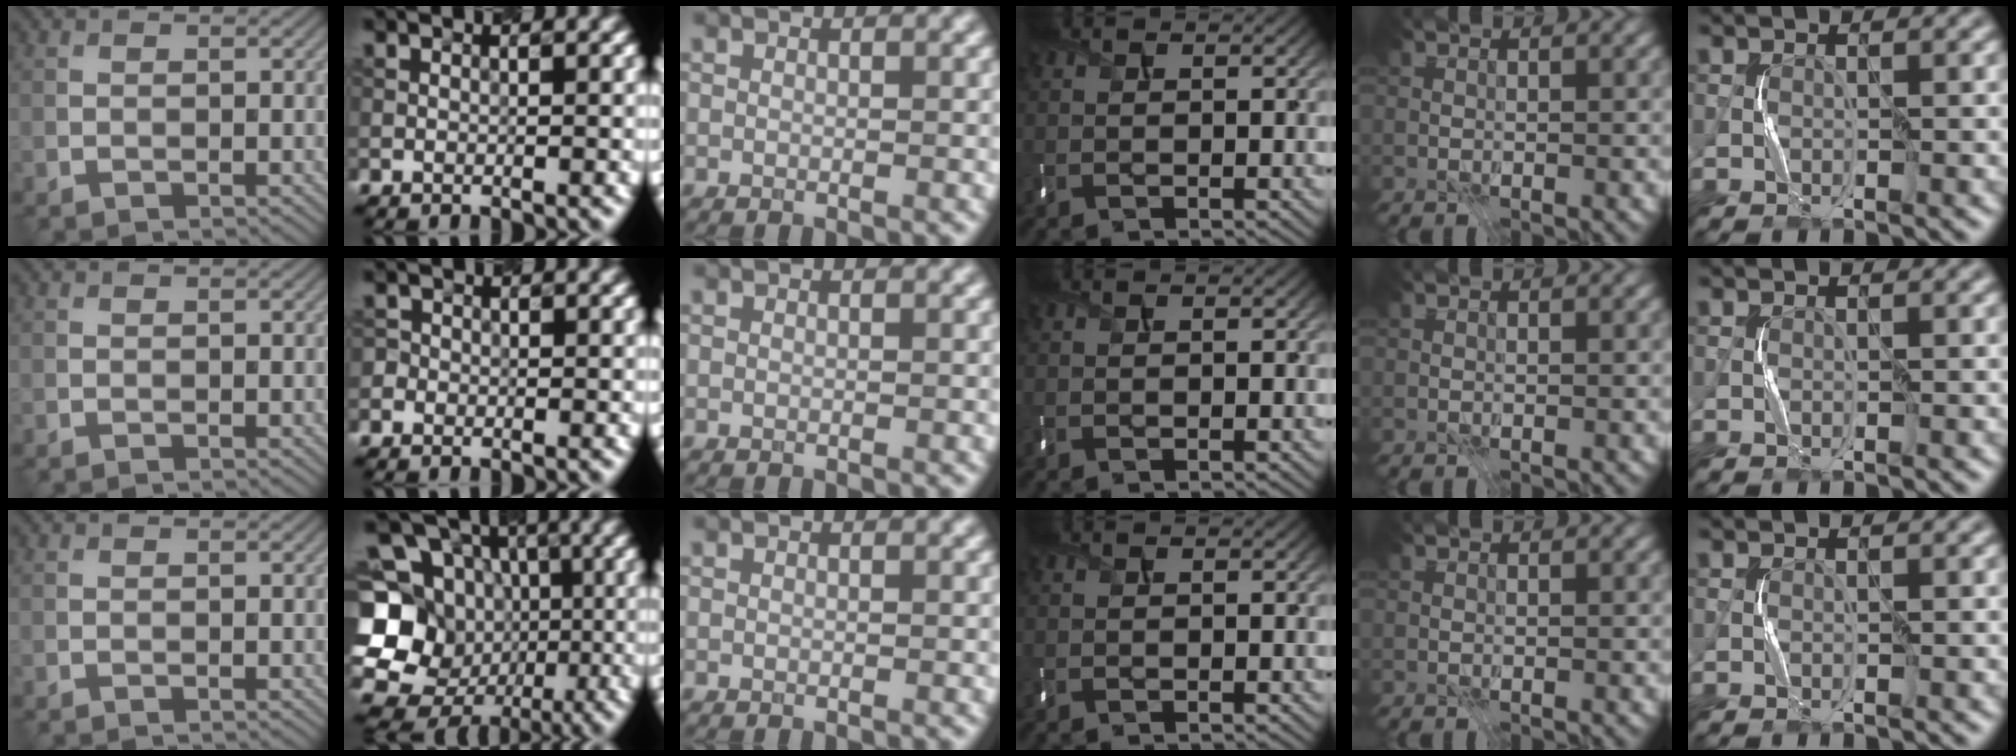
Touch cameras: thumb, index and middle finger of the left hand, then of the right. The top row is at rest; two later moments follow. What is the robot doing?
{"motion": "press", "object": "keyboard"}